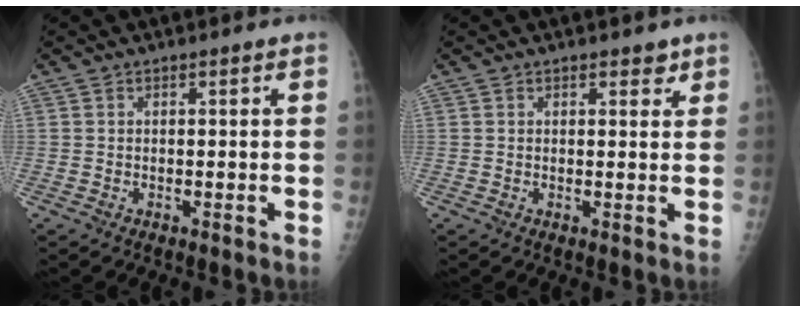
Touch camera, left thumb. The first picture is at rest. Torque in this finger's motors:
{"motor_torque": [-0.12, 0.02, -0.06, 0.15, 0.02]}